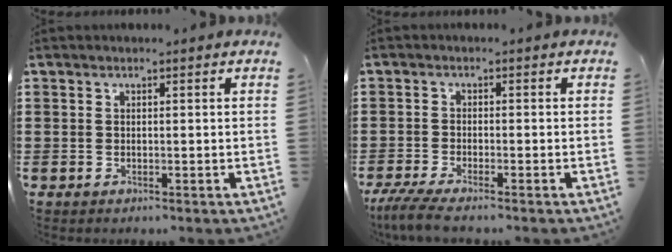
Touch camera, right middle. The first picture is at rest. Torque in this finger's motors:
{"motor_torque": [0.79, -0.16, 0.42, 0.13]}